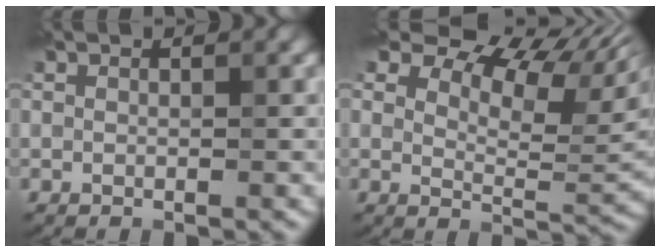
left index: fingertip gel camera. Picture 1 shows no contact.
{"total": 12.6, "force": [9.1, 4.8, 7.3], "torque": [-0.128, 0.024, 0.139]}